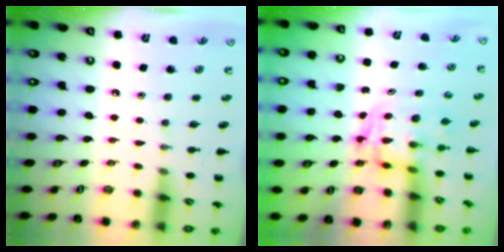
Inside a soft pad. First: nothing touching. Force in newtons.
{"total": 2.7, "press": 2.7, "slide": 0.5}